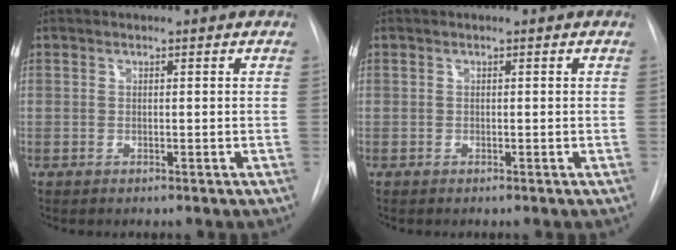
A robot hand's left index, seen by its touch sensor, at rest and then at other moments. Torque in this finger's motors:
{"motor_torque": [-0.01, 0.01, 0.02, 0.00]}